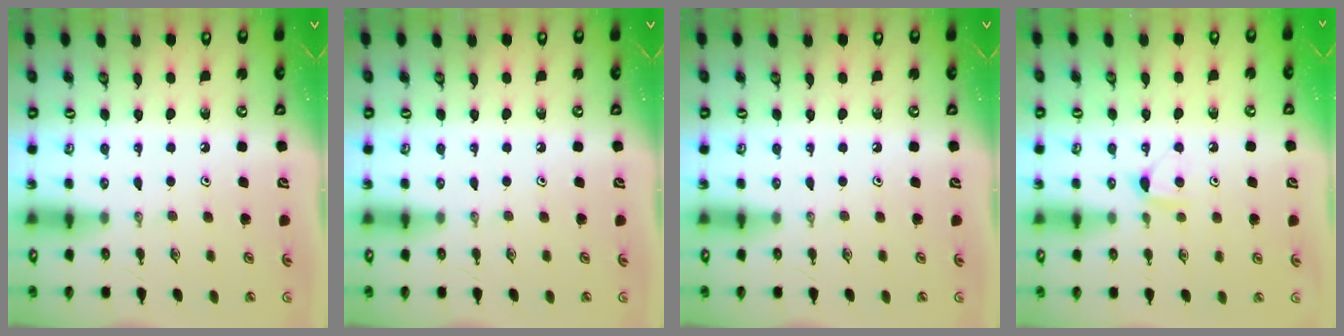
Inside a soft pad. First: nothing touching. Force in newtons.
{"total": 0.0}
{"total": 0.0}
{"total": 5.1, "press": 5.0, "slide": 0.7}